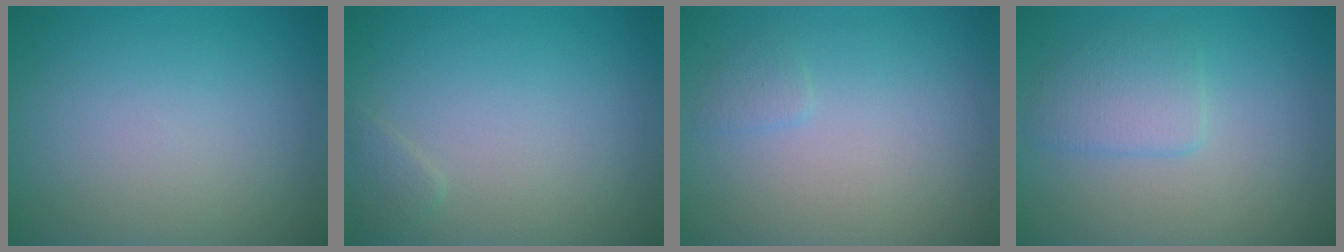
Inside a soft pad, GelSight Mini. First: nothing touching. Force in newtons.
{"total": 0.9, "press": 0.9, "slide": 0.1}
{"total": 0.7, "press": 0.7, "slide": 0.1}
{"total": 2.4, "press": 2.3, "slide": 0.2}